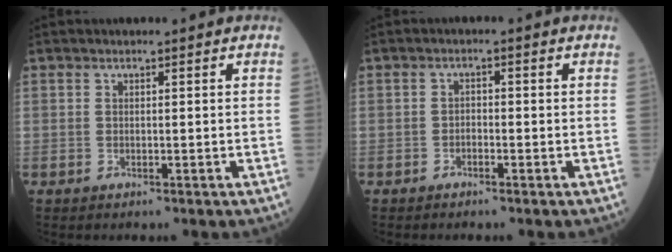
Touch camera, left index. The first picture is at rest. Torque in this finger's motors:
{"motor_torque": [-0.05, 0.25, -0.08, -0.01]}